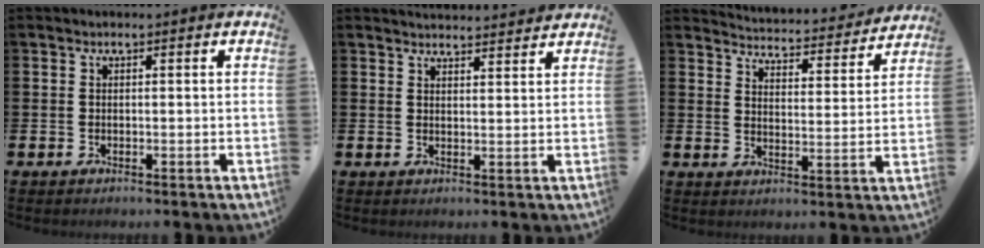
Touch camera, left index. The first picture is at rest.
{"total": 3.3, "force": [3.3, 0.3, 0.0], "torque": [-0.005, -0.021, 0.060]}
{"total": 4.2, "force": [4.2, 0.5, 0.3], "torque": [-0.022, -0.038, 0.066]}